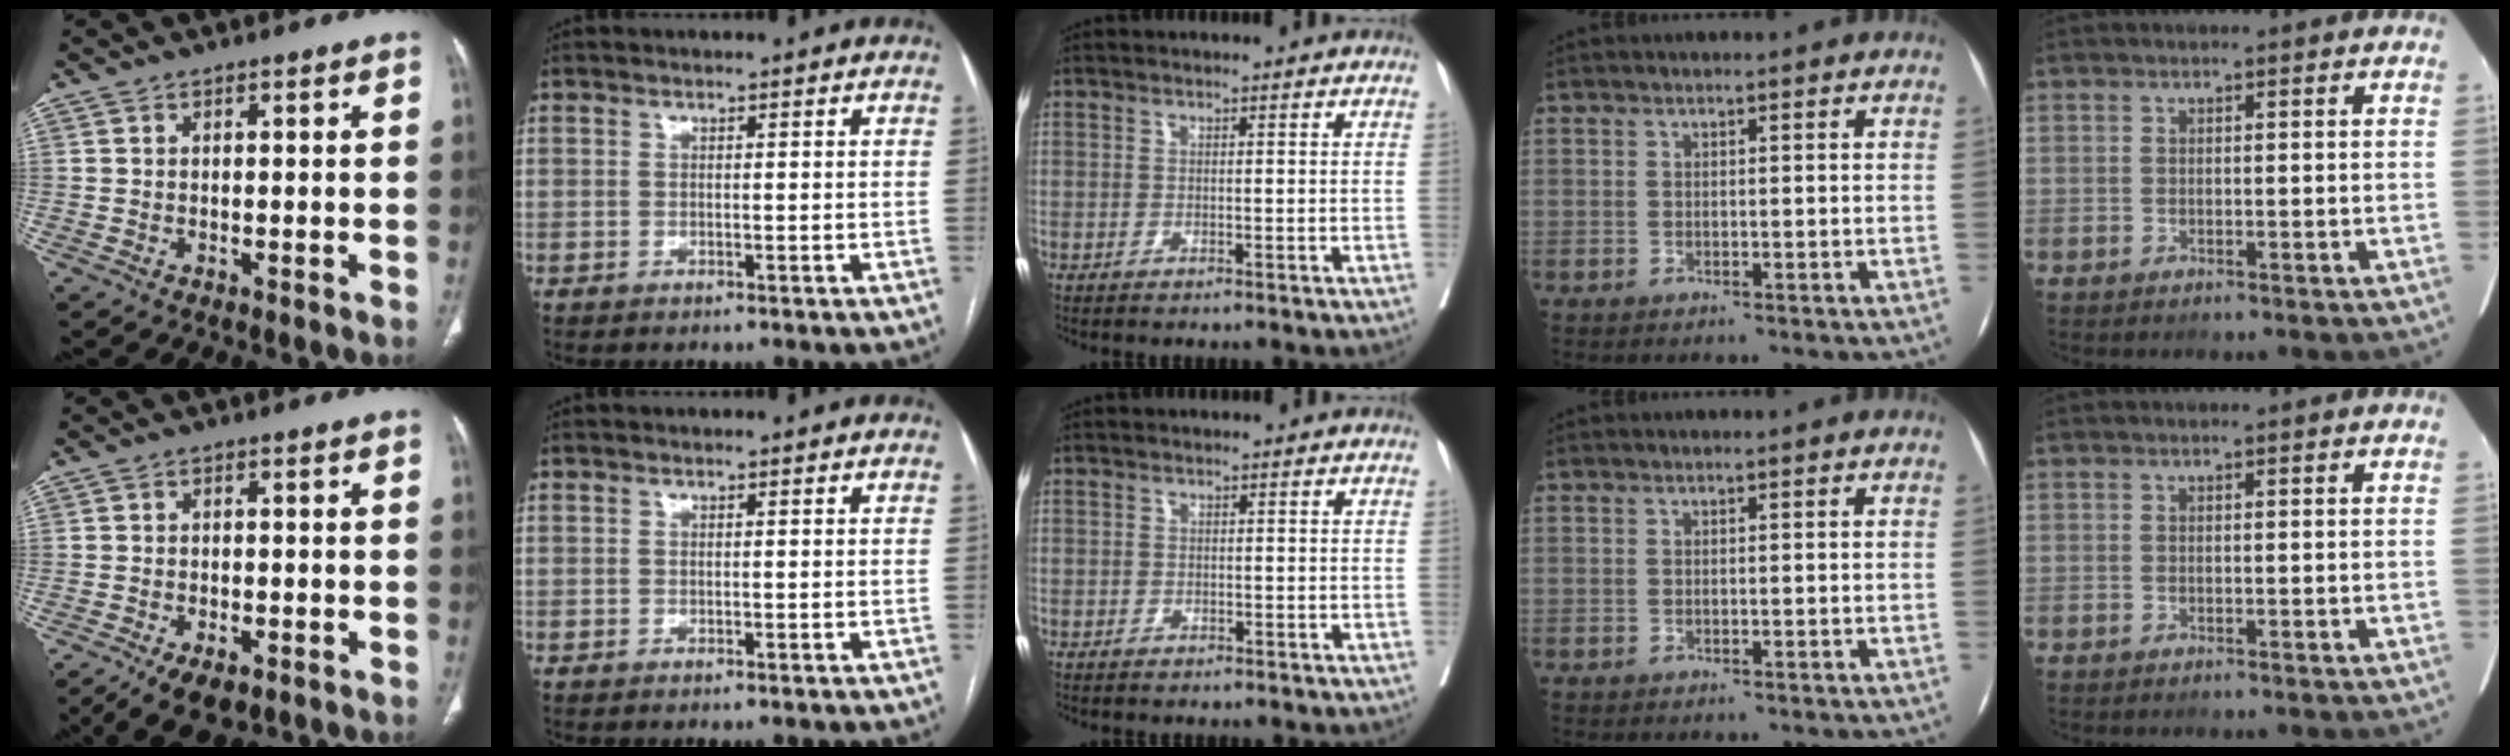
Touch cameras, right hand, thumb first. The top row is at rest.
{"thumb": {"total": 6.6, "force": [-4.0, 3.3, 4.2], "torque": [-0.066, 0.003, -0.061]}, "middle": {"total": 0.8, "force": [-0.4, 0.7, 0.0], "torque": [-0.004, 0.007, -0.008]}}